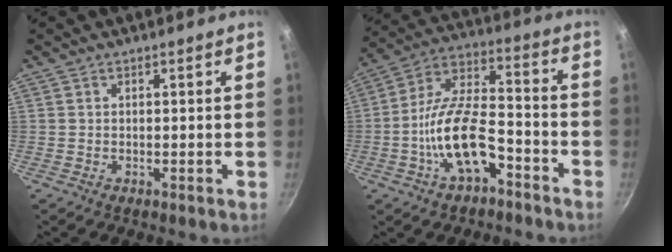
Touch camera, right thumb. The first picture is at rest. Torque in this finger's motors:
{"motor_torque": [3.08, 1.93, 1.83, -0.94, 0.50]}